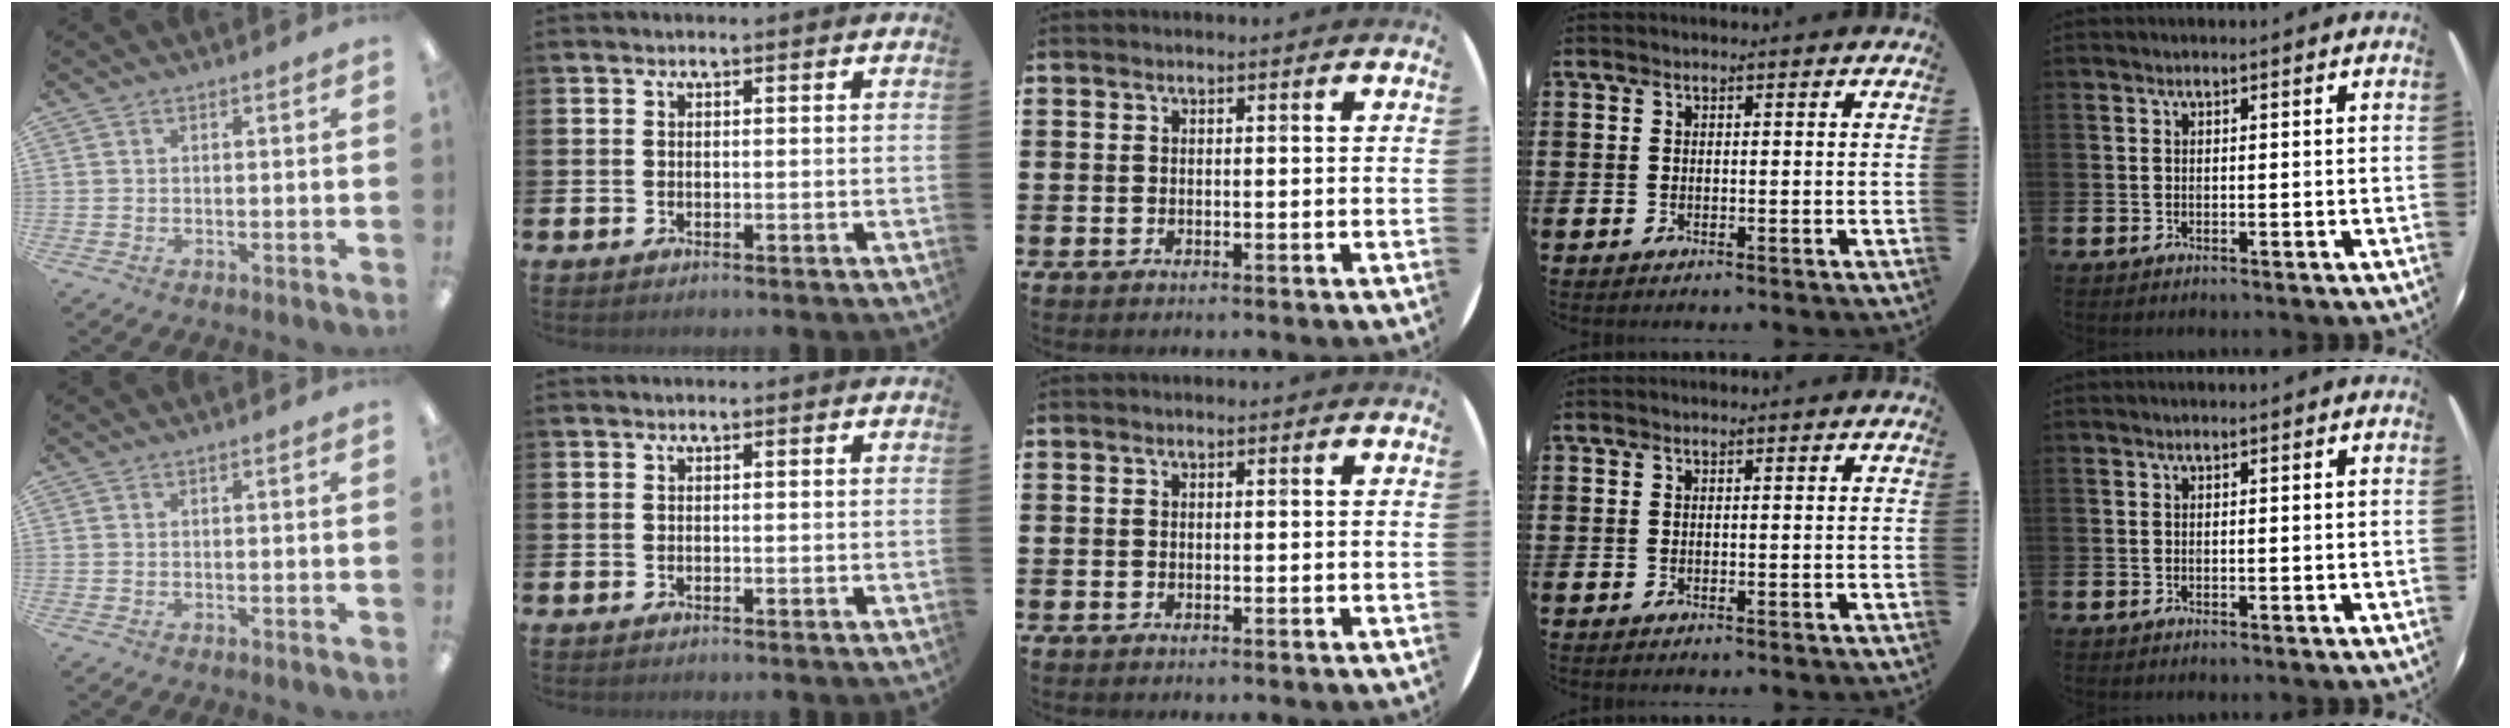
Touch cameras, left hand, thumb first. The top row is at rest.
{}